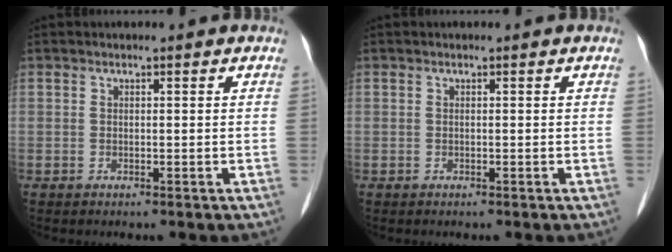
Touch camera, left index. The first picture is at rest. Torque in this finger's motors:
{"motor_torque": [0.00, 0.00, 0.02, 0.00]}